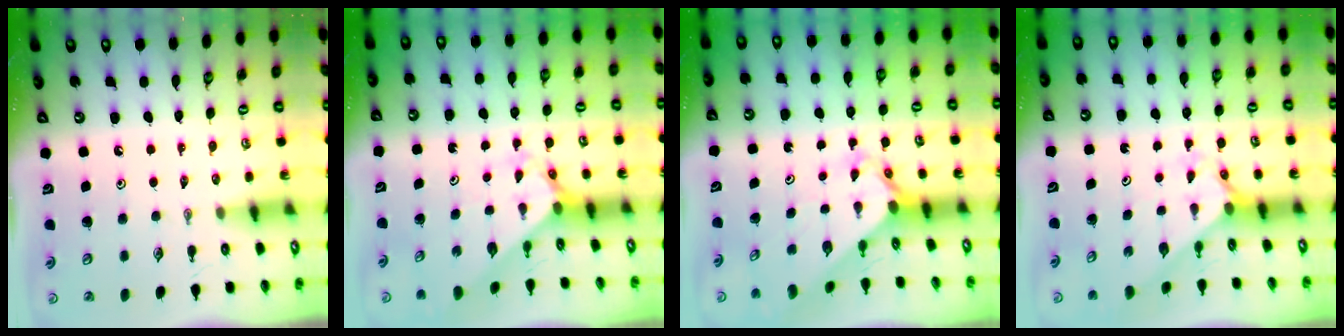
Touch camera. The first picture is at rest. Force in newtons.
{"total": 2.5, "press": 2.5, "slide": 0.3}
{"total": 2.6, "press": 2.6, "slide": 0.2}
{"total": 2.0, "press": 1.9, "slide": 0.2}